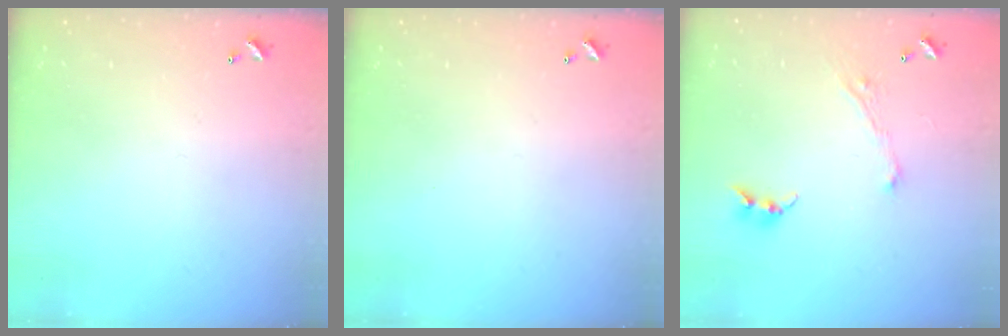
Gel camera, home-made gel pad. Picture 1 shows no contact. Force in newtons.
{"total": 0.0}
{"total": 2.8, "press": 2.8, "slide": 0.1}